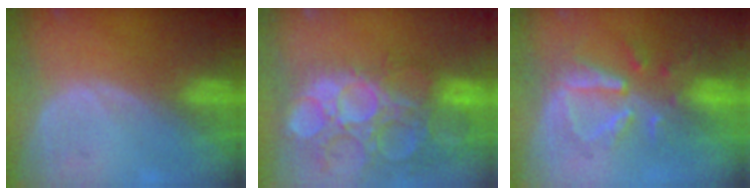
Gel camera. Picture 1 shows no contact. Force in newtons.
{"total": 15.1, "press": 12.6, "slide": 8.4}
{"total": 8.1, "press": 7.4, "slide": 3.4}